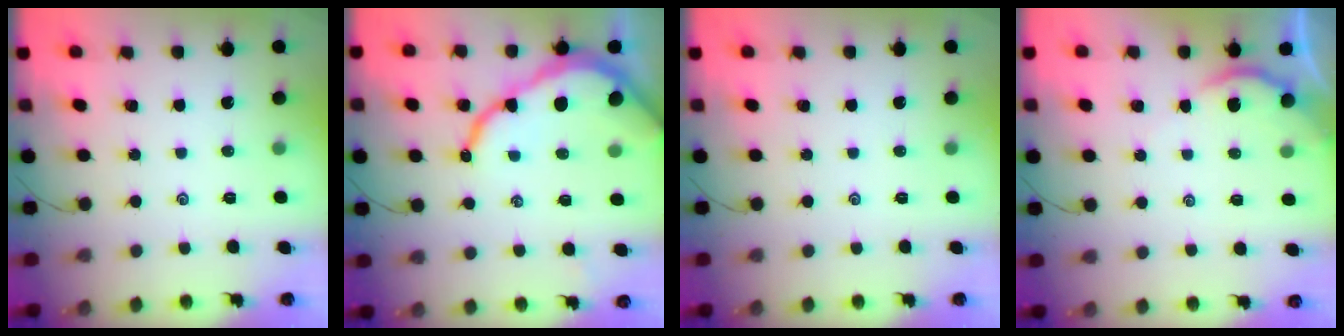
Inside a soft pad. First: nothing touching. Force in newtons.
{"total": 12.6, "press": 12.6, "slide": 1.1}
{"total": 0.0}
{"total": 3.2, "press": 3.2, "slide": 0.4}